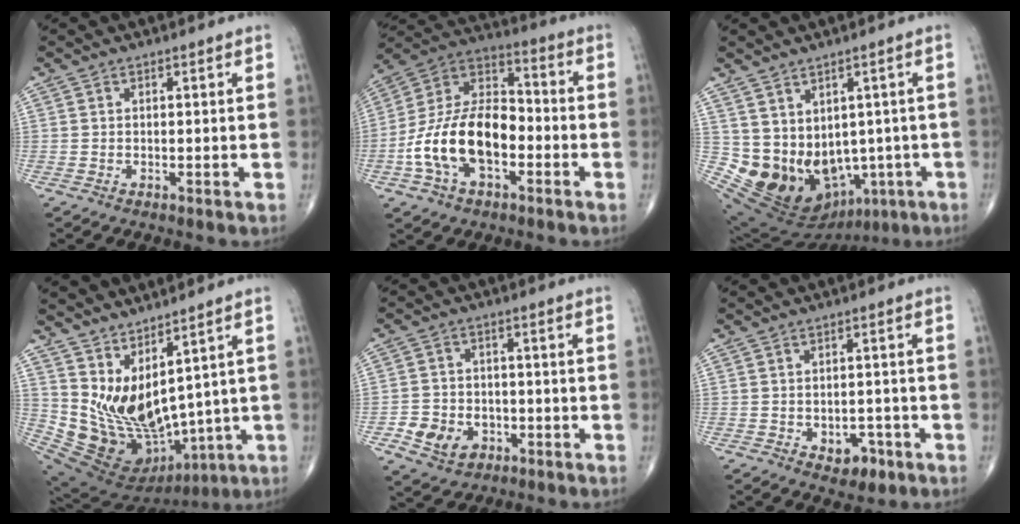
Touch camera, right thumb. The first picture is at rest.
{"total": 18.4, "force": [-4.9, 10.7, 14.2], "torque": [-0.252, 0.045, -0.091]}
{"total": 16.0, "force": [-3.1, 12.5, 9.5], "torque": [-0.140, 0.007, -0.010]}
{"total": 16.2, "force": [4.8, 8.5, 13.0], "torque": [-0.224, -0.059, 0.127]}
{"total": 7.7, "force": [-3.0, 6.1, 3.5], "torque": [-0.045, 0.025, -0.044]}
{"total": 4.8, "force": [-2.1, 3.2, 2.9], "torque": [-0.016, 0.015, -0.022]}